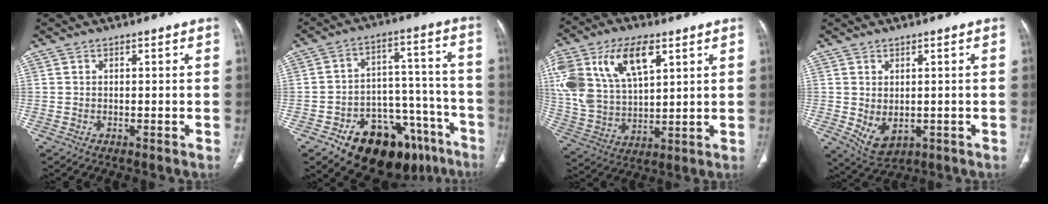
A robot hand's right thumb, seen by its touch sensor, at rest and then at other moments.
{"total": 22.2, "force": [-13.0, 12.4, 13.0], "torque": [-0.121, 0.098, -0.183]}
{"total": 20.4, "force": [8.7, 11.1, 14.8], "torque": [-0.302, -0.008, 0.169]}
{"total": 5.5, "force": [-0.6, 3.5, 4.1], "torque": [-0.064, -0.008, 0.010]}